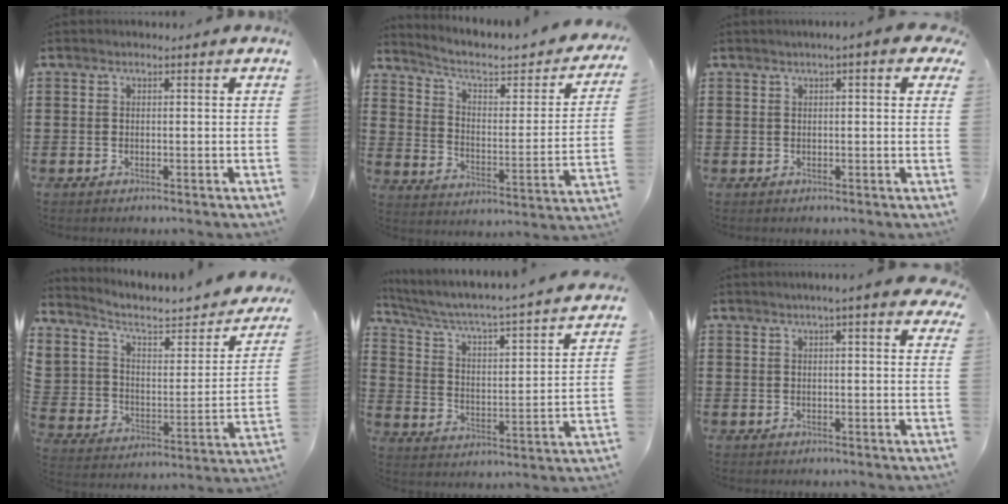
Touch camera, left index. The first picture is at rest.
{"total": 4.5, "force": [3.0, 1.6, 2.8], "torque": [-0.072, -0.025, 0.042]}
{"total": 2.5, "force": [1.4, 0.2, 2.1], "torque": [-0.036, -0.001, 0.022]}
{"total": 4.7, "force": [2.5, 3.2, 2.4], "torque": [-0.067, -0.018, 0.039]}
{"total": 3.1, "force": [2.5, 0.2, 1.9], "torque": [-0.054, -0.035, 0.027]}
{"total": 3.6, "force": [2.4, 0.1, 2.7], "torque": [-0.050, 0.002, 0.040]}